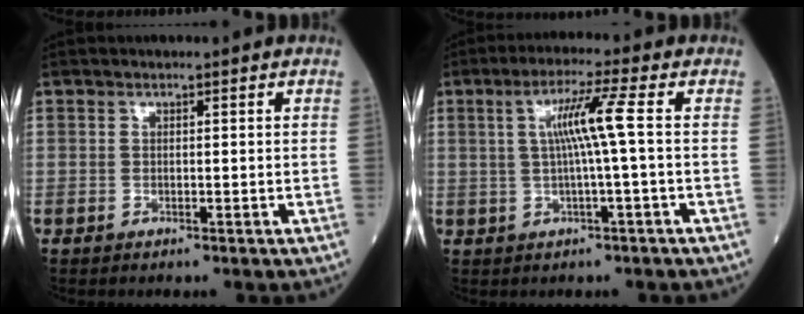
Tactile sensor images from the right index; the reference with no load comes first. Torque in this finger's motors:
{"motor_torque": [0.80, 0.23, 0.50, 0.14]}